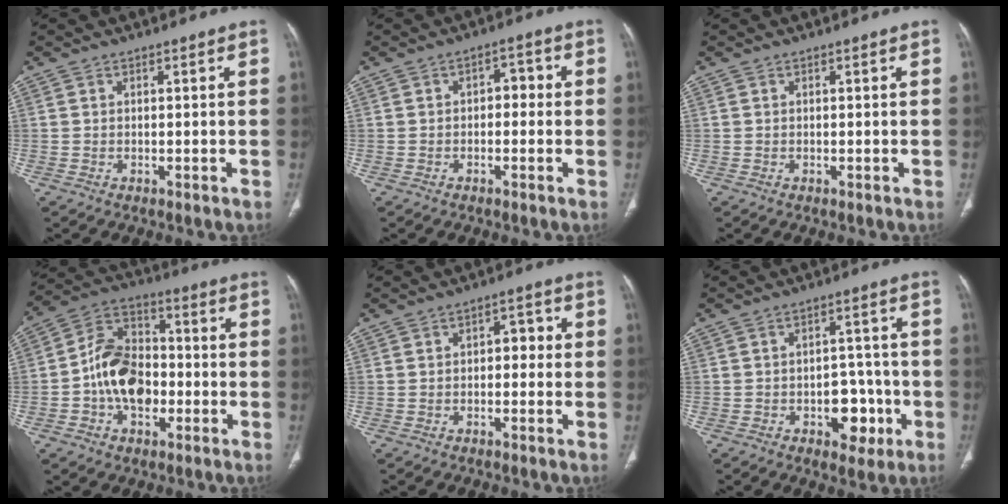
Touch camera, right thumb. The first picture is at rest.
{"total": 3.3, "force": [-0.3, 2.2, 2.5], "torque": [-0.010, 0.017, -0.014]}
{"total": 0.0}
{"total": 13.6, "force": [-2.7, 9.5, 9.3], "torque": [-0.135, 0.041, -0.056]}
{"total": 3.8, "force": [-0.2, 2.4, 3.0], "torque": [-0.015, 0.018, -0.012]}
{"total": 8.3, "force": [-3.0, 5.4, 5.6], "torque": [-0.036, 0.030, -0.036]}